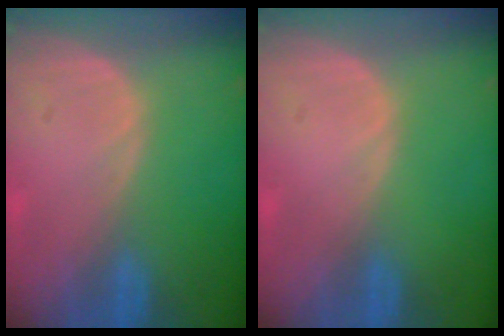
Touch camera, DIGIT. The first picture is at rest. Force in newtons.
{"total": 0.0}